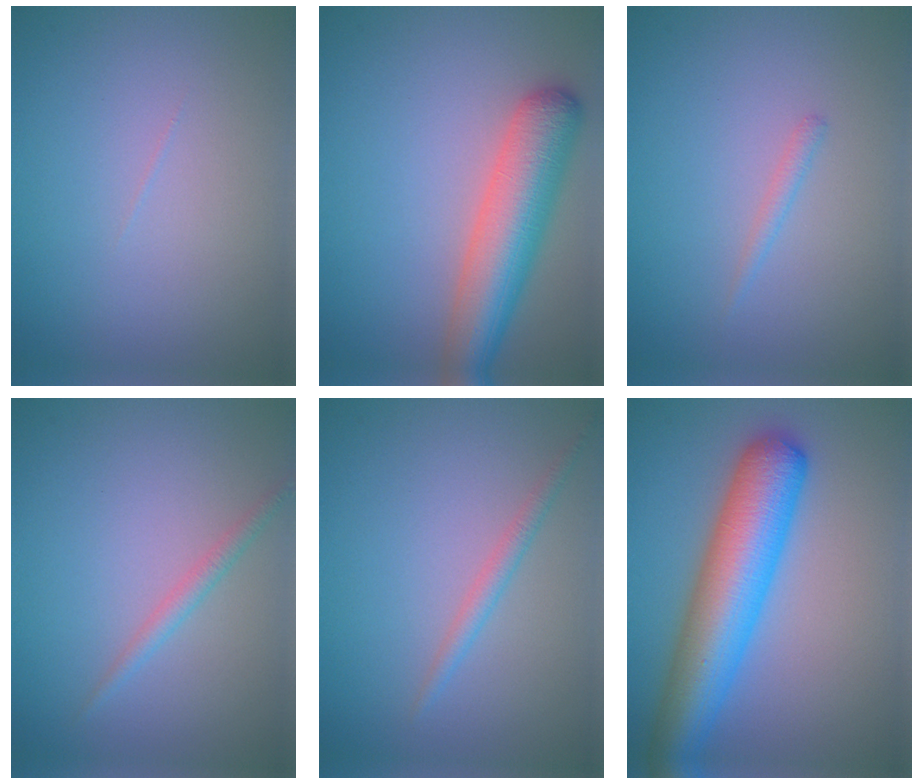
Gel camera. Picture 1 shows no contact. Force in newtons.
{"total": 7.0, "press": 7.0, "slide": 0.4}
{"total": 0.8, "press": 0.8, "slide": 0.1}
{"total": 1.4, "press": 1.4, "slide": 0.1}
{"total": 1.5, "press": 1.5, "slide": 0.1}
{"total": 9.0, "press": 9.0, "slide": 0.3}